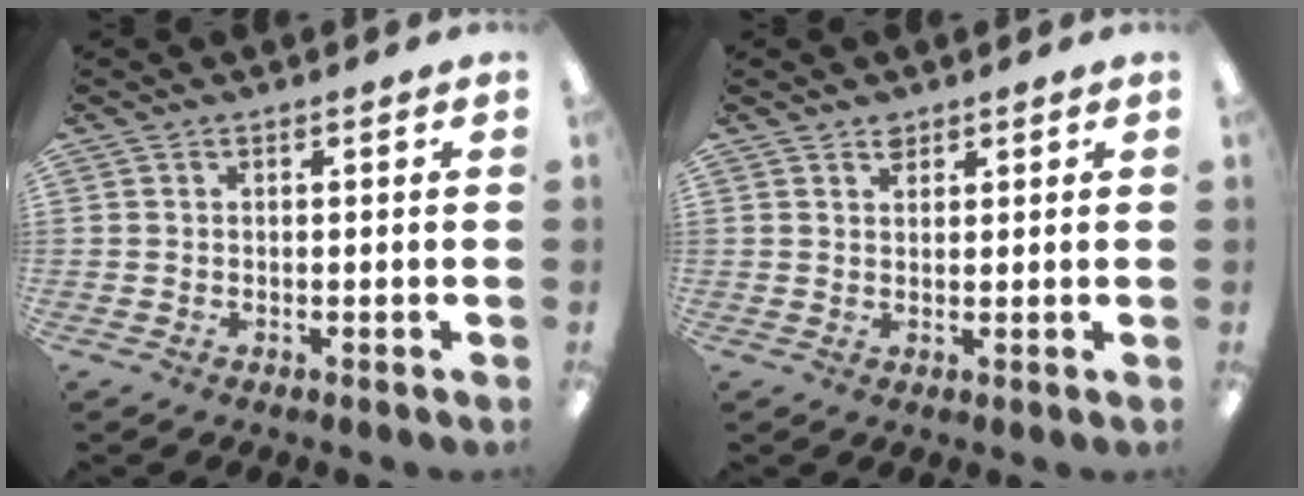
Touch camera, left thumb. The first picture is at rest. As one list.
[{"total": 2.0, "force": [1.6, 1.0, 0.5], "torque": [-0.002, -0.004, 0.029]}]